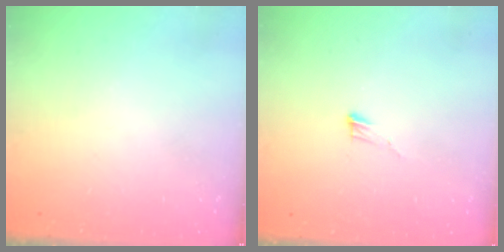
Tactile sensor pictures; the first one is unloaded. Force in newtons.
{"total": 3.4, "press": 3.4, "slide": 0.2}